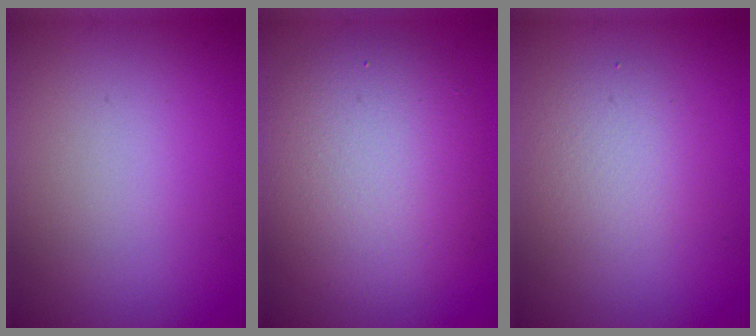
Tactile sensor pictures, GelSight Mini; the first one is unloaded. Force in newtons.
{"total": 7.9, "press": 7.9, "slide": 0.4}
{"total": 2.7, "press": 2.7, "slide": 0.1}